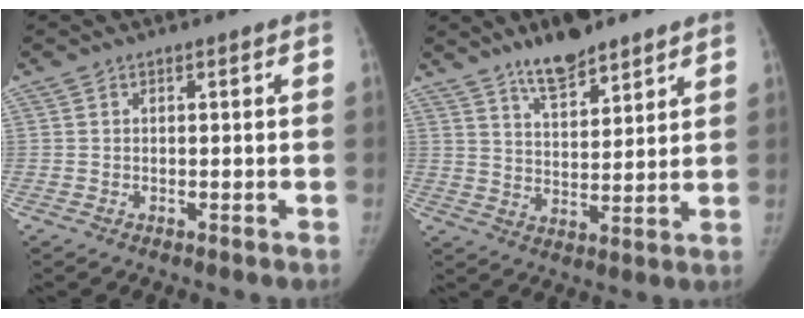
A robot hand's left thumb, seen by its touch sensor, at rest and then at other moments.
{"total": 9.6, "force": [7.4, 3.1, 5.3], "torque": [-0.068, -0.047, 0.128]}